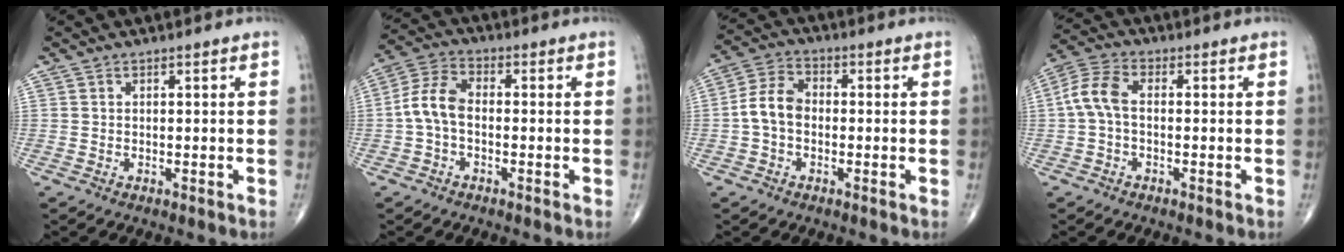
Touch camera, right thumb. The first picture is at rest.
{"total": 7.0, "force": [-1.0, 4.1, 5.6], "torque": [-0.114, 0.023, -0.031]}
{"total": 6.7, "force": [-1.0, 4.7, 4.7], "torque": [-0.085, 0.023, -0.030]}
{"total": 6.3, "force": [-0.3, 3.6, 5.2], "torque": [-0.115, 0.020, -0.015]}